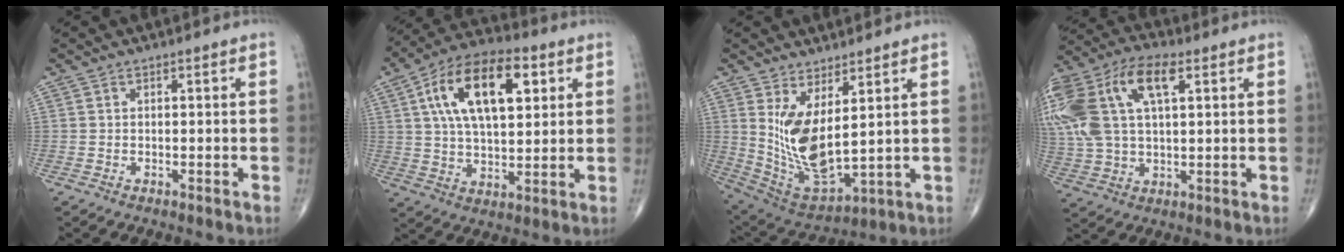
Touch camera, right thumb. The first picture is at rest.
{"total": 18.4, "force": [5.9, 9.1, 14.9], "torque": [-0.242, 0.005, 0.098]}
{"total": 12.8, "force": [3.4, 5.1, 11.2], "torque": [-0.216, -0.040, 0.090]}
{"total": 23.7, "force": [7.4, 12.5, 18.7], "torque": [-0.447, 0.041, 0.135]}